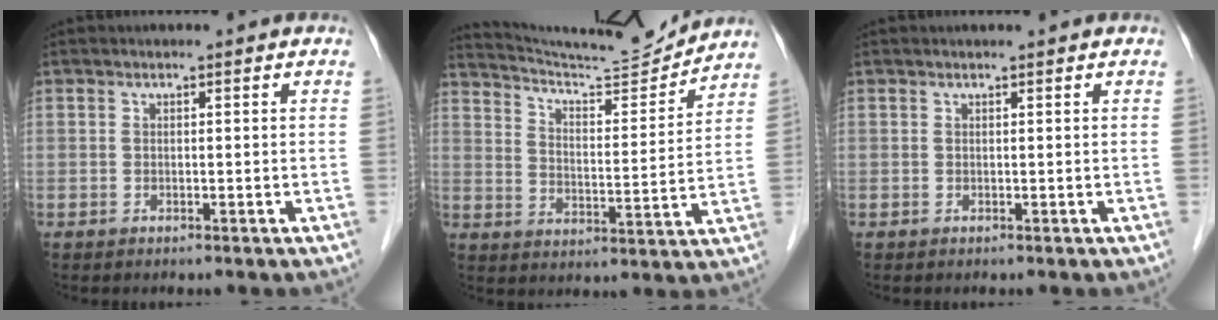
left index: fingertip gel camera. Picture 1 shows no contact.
{"total": 13.8, "force": [13.6, -0.9, 2.7], "torque": [-0.055, -0.020, 0.211]}
{"total": 0.6, "force": [0.5, -0.1, 0.2], "torque": [-0.005, 0.003, 0.009]}